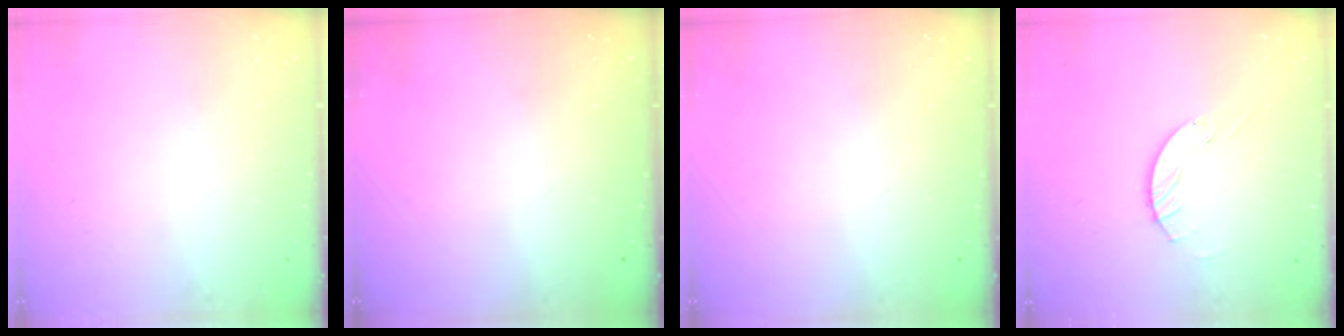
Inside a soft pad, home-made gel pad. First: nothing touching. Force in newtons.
{"total": 0.0}
{"total": 0.0}
{"total": 3.9, "press": 3.9, "slide": 0.4}